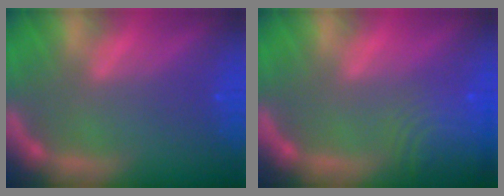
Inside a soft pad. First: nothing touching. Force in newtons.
{"total": 7.0}